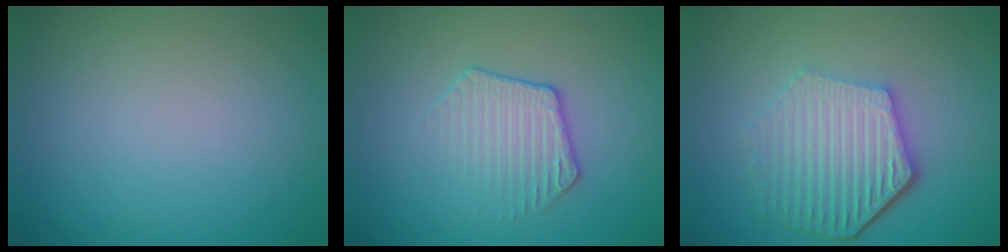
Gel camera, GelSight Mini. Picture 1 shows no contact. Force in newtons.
{"total": 2.3, "press": 1.8, "slide": 1.4}
{"total": 6.0, "press": 4.5, "slide": 3.9}